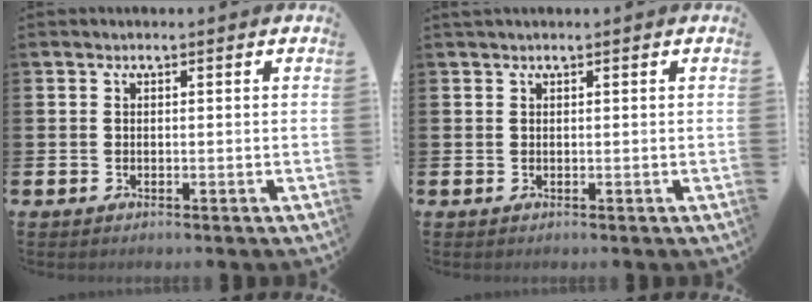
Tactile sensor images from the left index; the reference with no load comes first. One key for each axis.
{"total": 0.5, "fx": 0.5, "fy": 0.0, "fz": 0.2, "tx": 0.002, "ty": -0.001, "tz": 0.007}